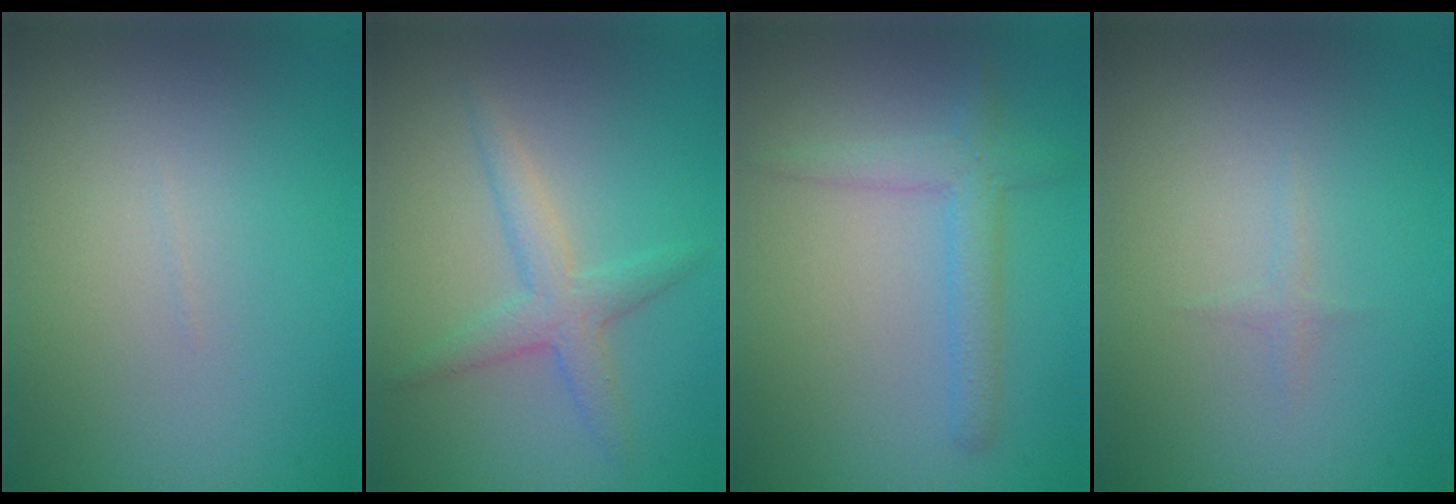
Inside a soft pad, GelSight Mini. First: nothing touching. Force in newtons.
{"total": 3.0, "press": 3.0, "slide": 0.2}
{"total": 2.7, "press": 2.7, "slide": 0.2}
{"total": 0.6, "press": 0.6, "slide": 0.1}